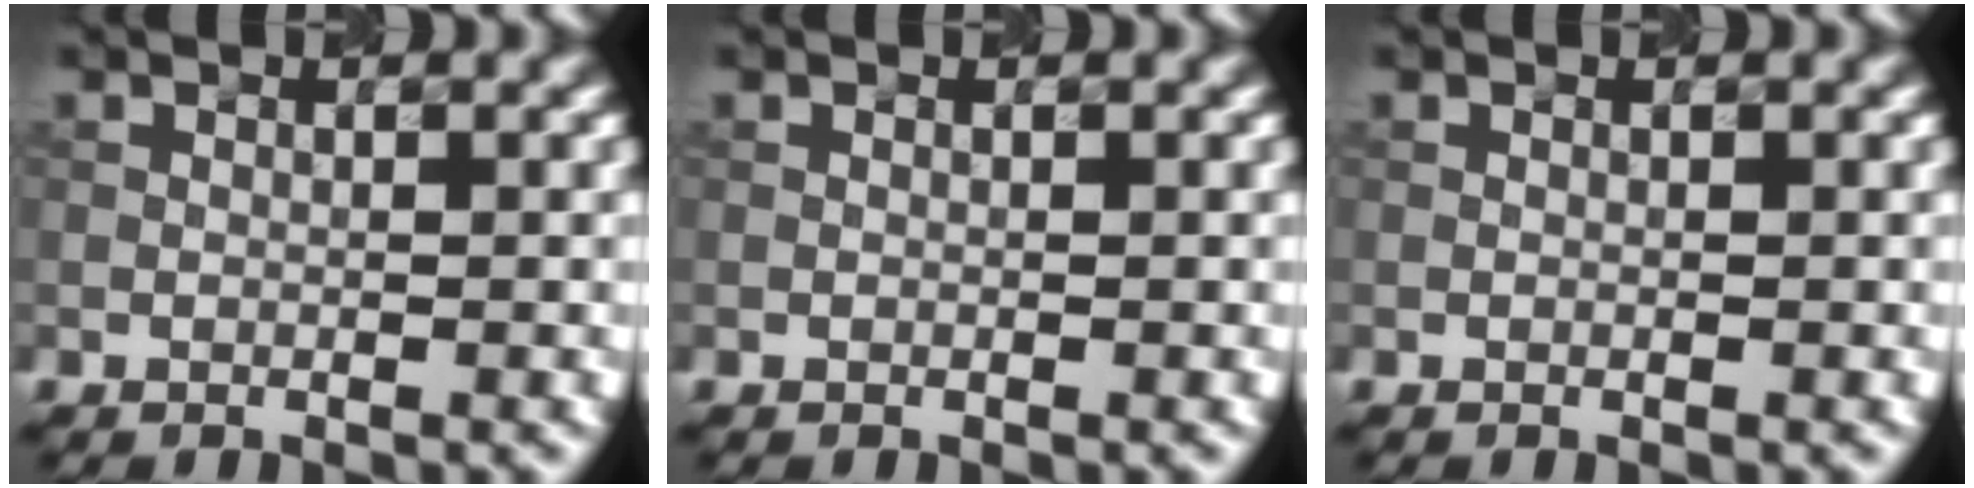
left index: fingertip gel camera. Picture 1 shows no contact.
{"total": 0.0}
{"total": 0.0}